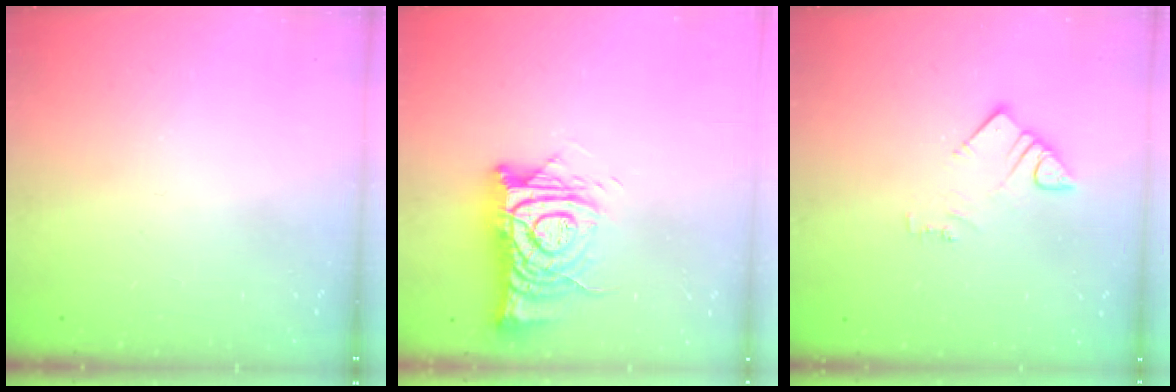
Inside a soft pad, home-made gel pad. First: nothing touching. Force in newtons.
{"total": 13.3, "press": 13.3, "slide": 1.1}
{"total": 3.7, "press": 3.7, "slide": 0.3}